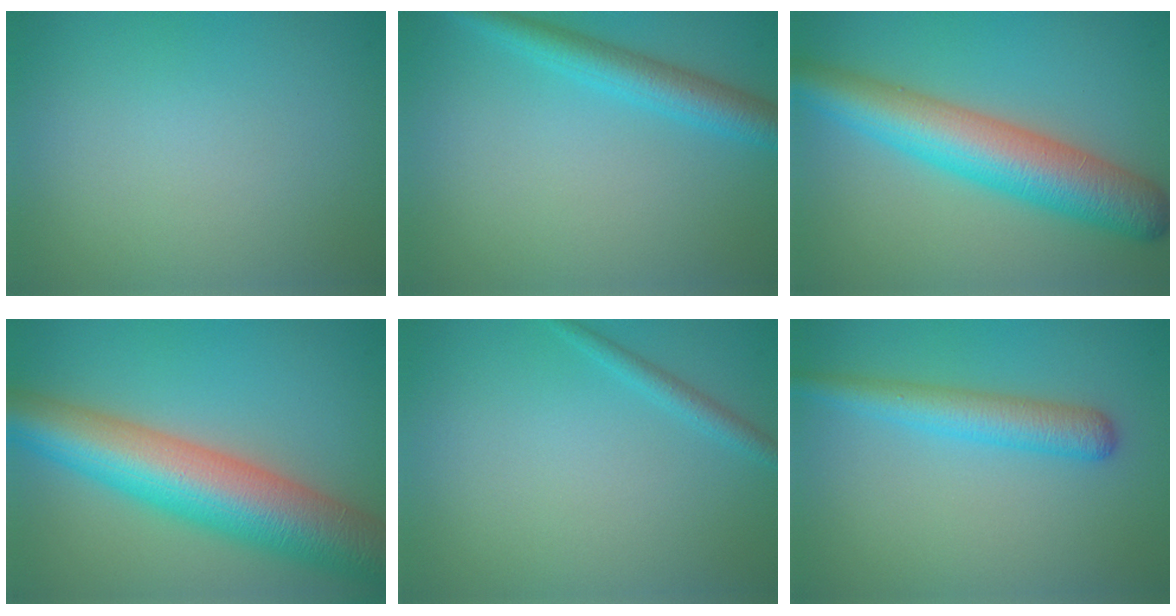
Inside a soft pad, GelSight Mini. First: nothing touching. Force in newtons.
{"total": 3.9, "press": 3.9, "slide": 0.2}
{"total": 8.5, "press": 8.4, "slide": 0.2}
{"total": 11.6, "press": 11.6, "slide": 0.4}
{"total": 1.3, "press": 1.3, "slide": 0.1}
{"total": 3.6, "press": 3.6, "slide": 0.1}